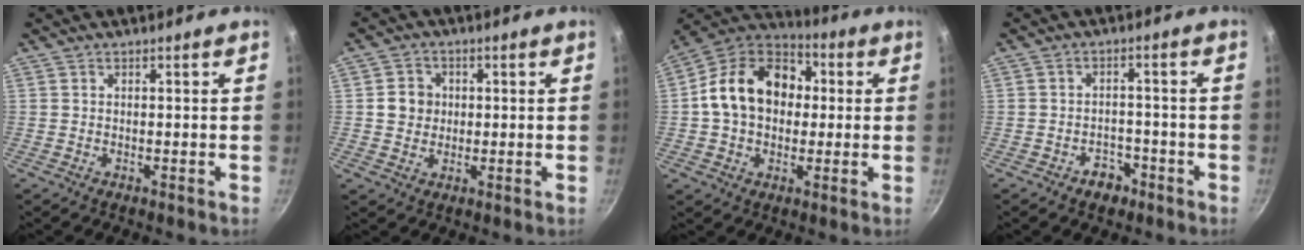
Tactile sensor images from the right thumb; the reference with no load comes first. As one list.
[{"total": 5.5, "force": [0.5, 5.1, 2.0], "torque": [0.000, 0.005, 0.001]}, {"total": 18.0, "force": [1.7, 13.6, 11.7], "torque": [-0.169, 0.036, 0.012]}, {"total": 4.2, "force": [-2.6, 2.9, 1.5], "torque": [0.000, 0.025, -0.031]}]